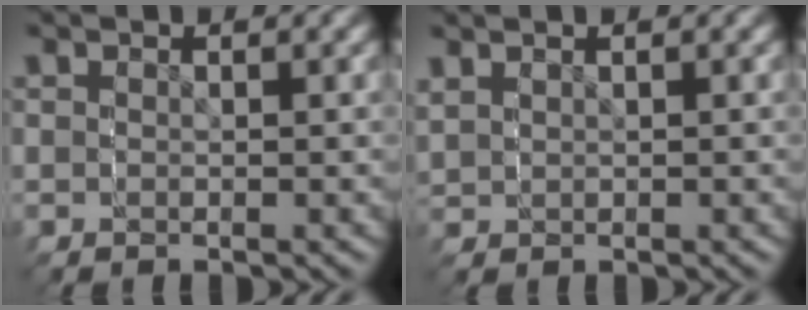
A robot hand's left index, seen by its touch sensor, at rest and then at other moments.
{"total": 0.9, "force": [0.5, 0.7, -0.3], "torque": [-0.004, 0.000, 0.012]}